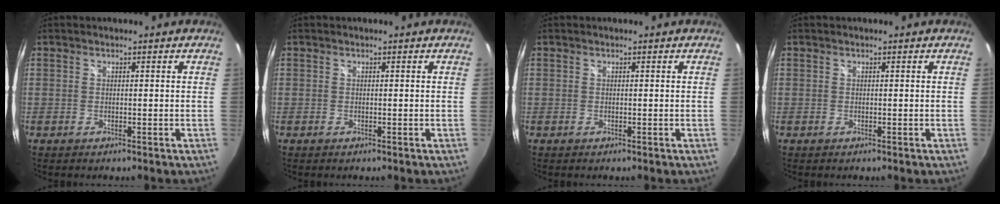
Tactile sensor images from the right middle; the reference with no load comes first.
{"total": 0.0}
{"total": 0.0}
{"total": 0.0}